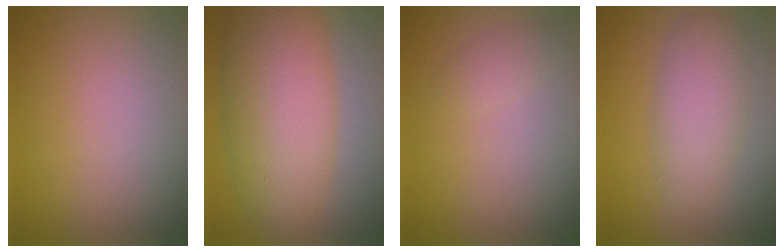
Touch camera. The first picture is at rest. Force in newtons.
{"total": 8.6, "press": 8.6, "slide": 0.3}
{"total": 2.3, "press": 2.3, "slide": 0.2}
{"total": 3.9, "press": 3.9, "slide": 0.3}